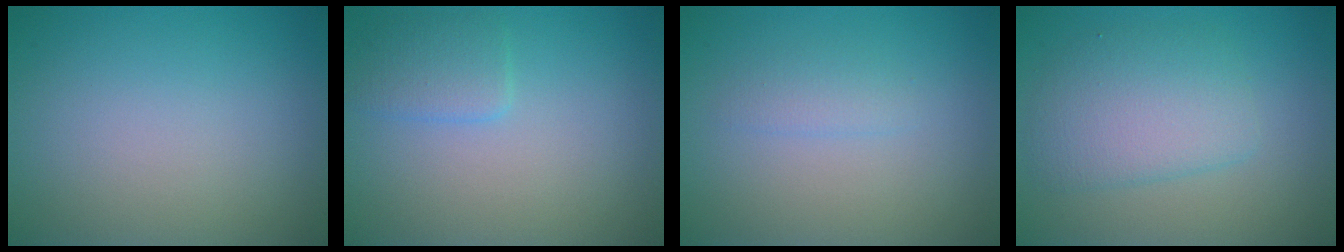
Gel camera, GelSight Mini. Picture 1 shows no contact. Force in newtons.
{"total": 2.0, "press": 2.0, "slide": 0.1}
{"total": 1.2, "press": 1.2, "slide": 0.1}
{"total": 4.2, "press": 4.2, "slide": 0.0}